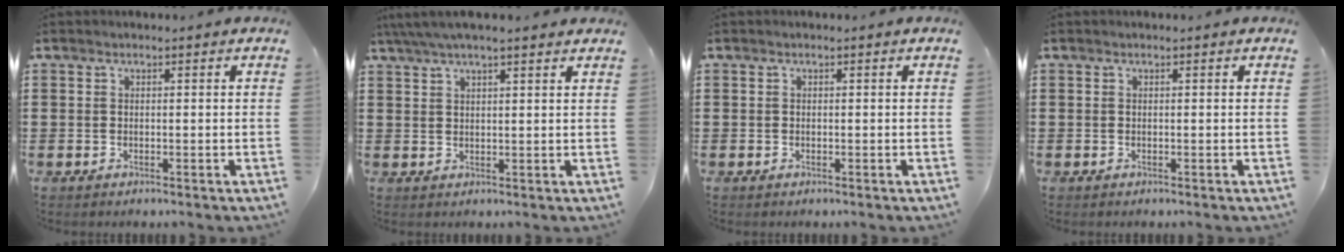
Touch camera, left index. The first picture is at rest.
{"total": 4.1, "force": [3.3, 0.4, 2.4], "torque": [-0.055, -0.003, 0.060]}
{"total": 0.0}
{"total": 0.0}